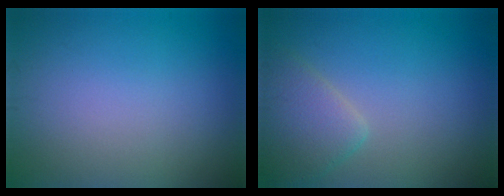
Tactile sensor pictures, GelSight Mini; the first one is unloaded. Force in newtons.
{"total": 3.4, "press": 3.4, "slide": 0.2}